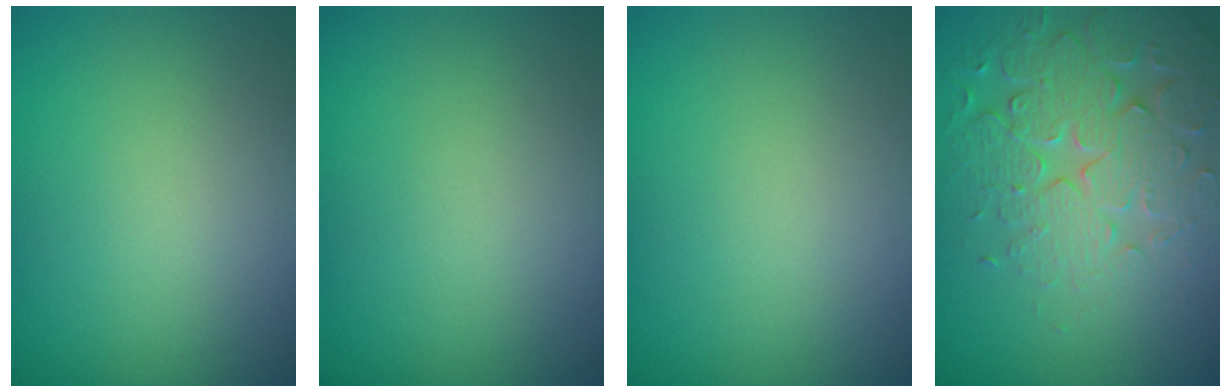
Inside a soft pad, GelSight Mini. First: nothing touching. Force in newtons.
{"total": 0.0}
{"total": 0.0}
{"total": 5.3, "press": 5.2, "slide": 1.1}